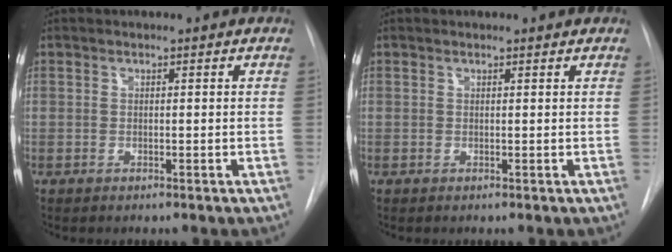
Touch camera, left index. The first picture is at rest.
{"total": 1.1, "force": [1.0, 0.4, 0.2], "torque": [-0.011, 0.009, 0.007]}